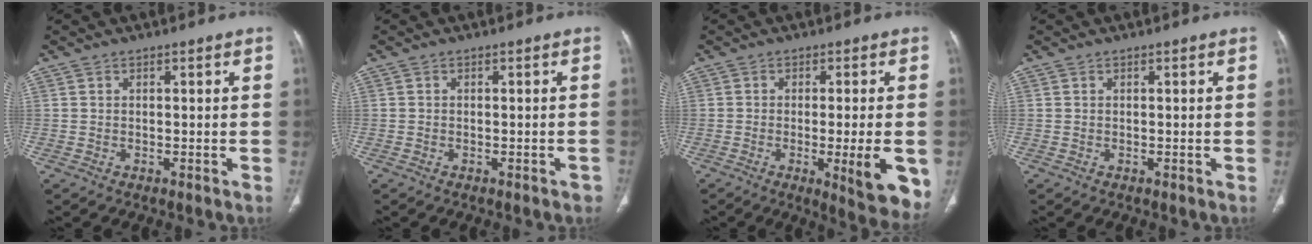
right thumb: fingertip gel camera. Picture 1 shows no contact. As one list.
[{"total": 1.0, "force": [-0.5, 0.8, -0.4], "torque": [0.014, 0.009, -0.003]}, {"total": 9.9, "force": [-2.3, 2.2, 9.4], "torque": [-0.117, -0.017, -0.024]}, {"total": 0.0}]